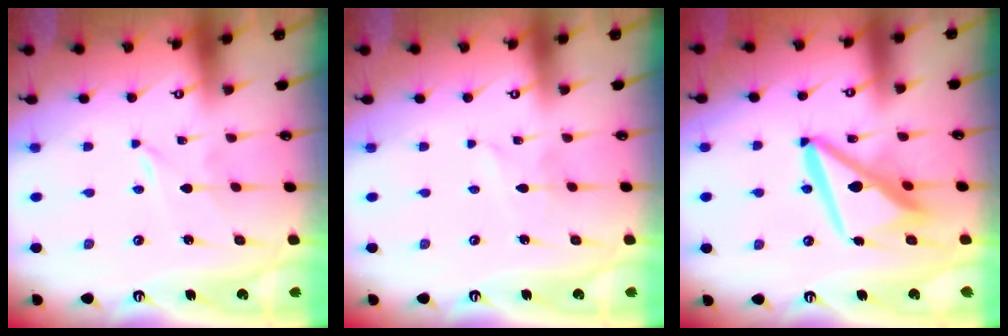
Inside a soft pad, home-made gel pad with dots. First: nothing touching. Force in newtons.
{"total": 1.7, "press": 1.7, "slide": 0.2}
{"total": 12.9, "press": 12.8, "slide": 1.5}